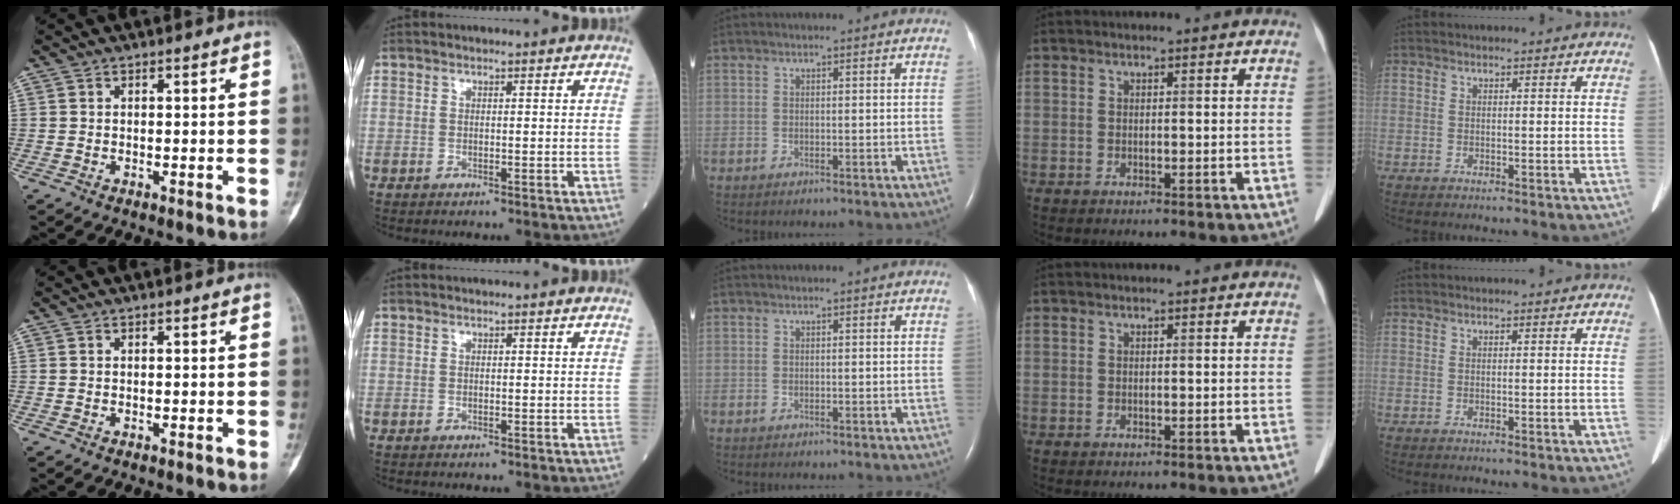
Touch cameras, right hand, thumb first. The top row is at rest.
{}